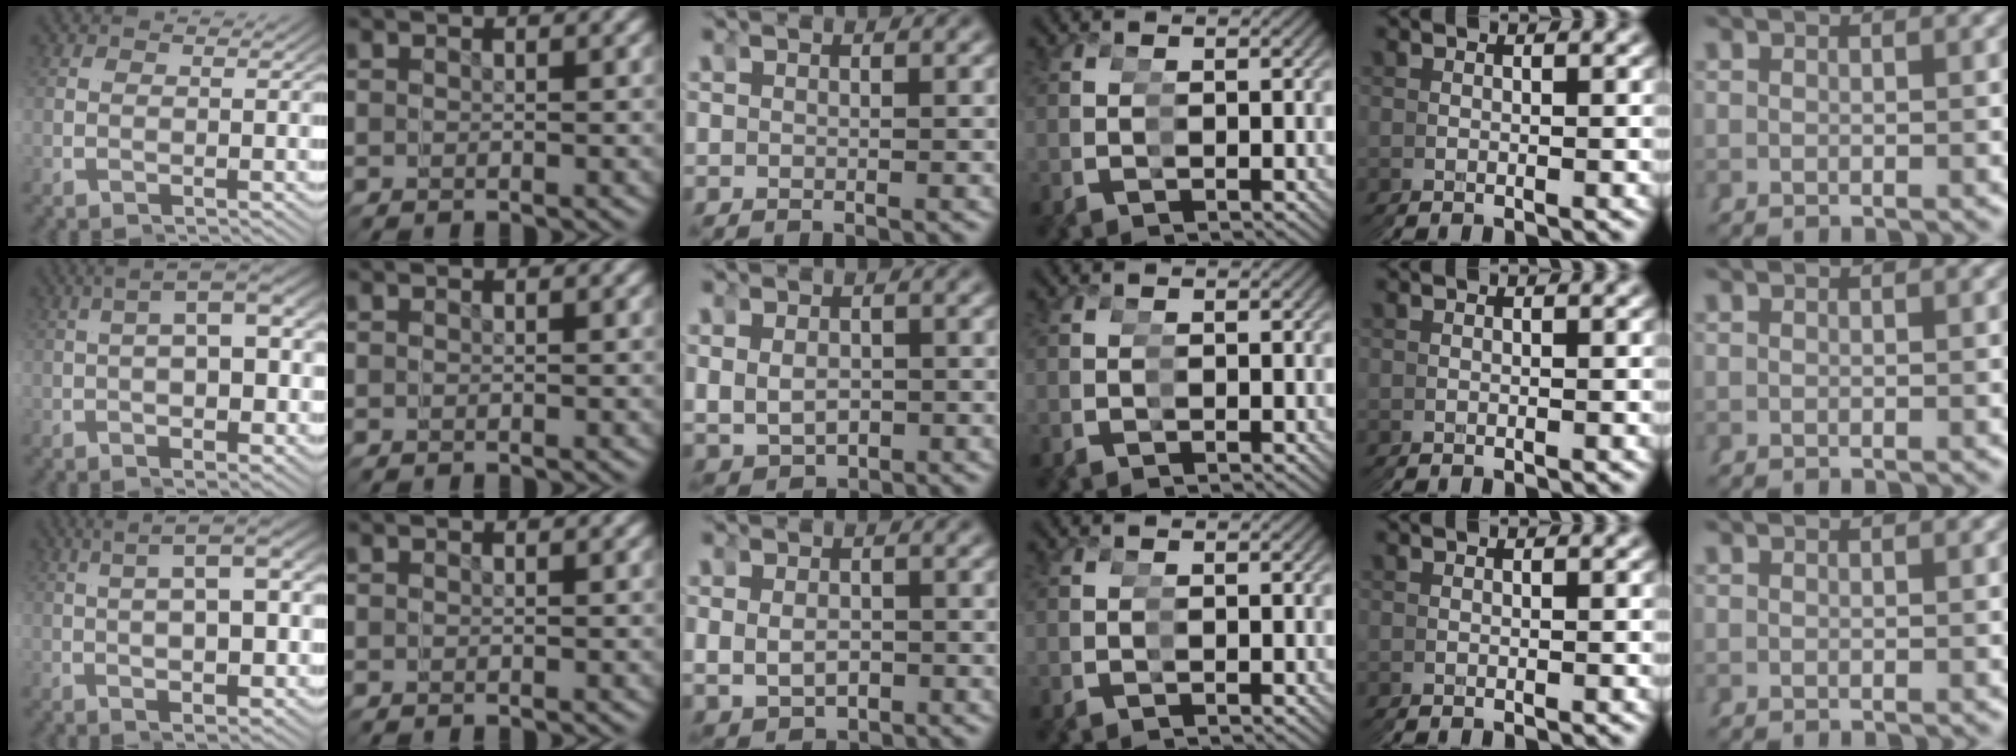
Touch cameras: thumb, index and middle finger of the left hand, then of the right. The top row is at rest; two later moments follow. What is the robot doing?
{"motion": "grasp_and_lifting", "object": "bandage"}